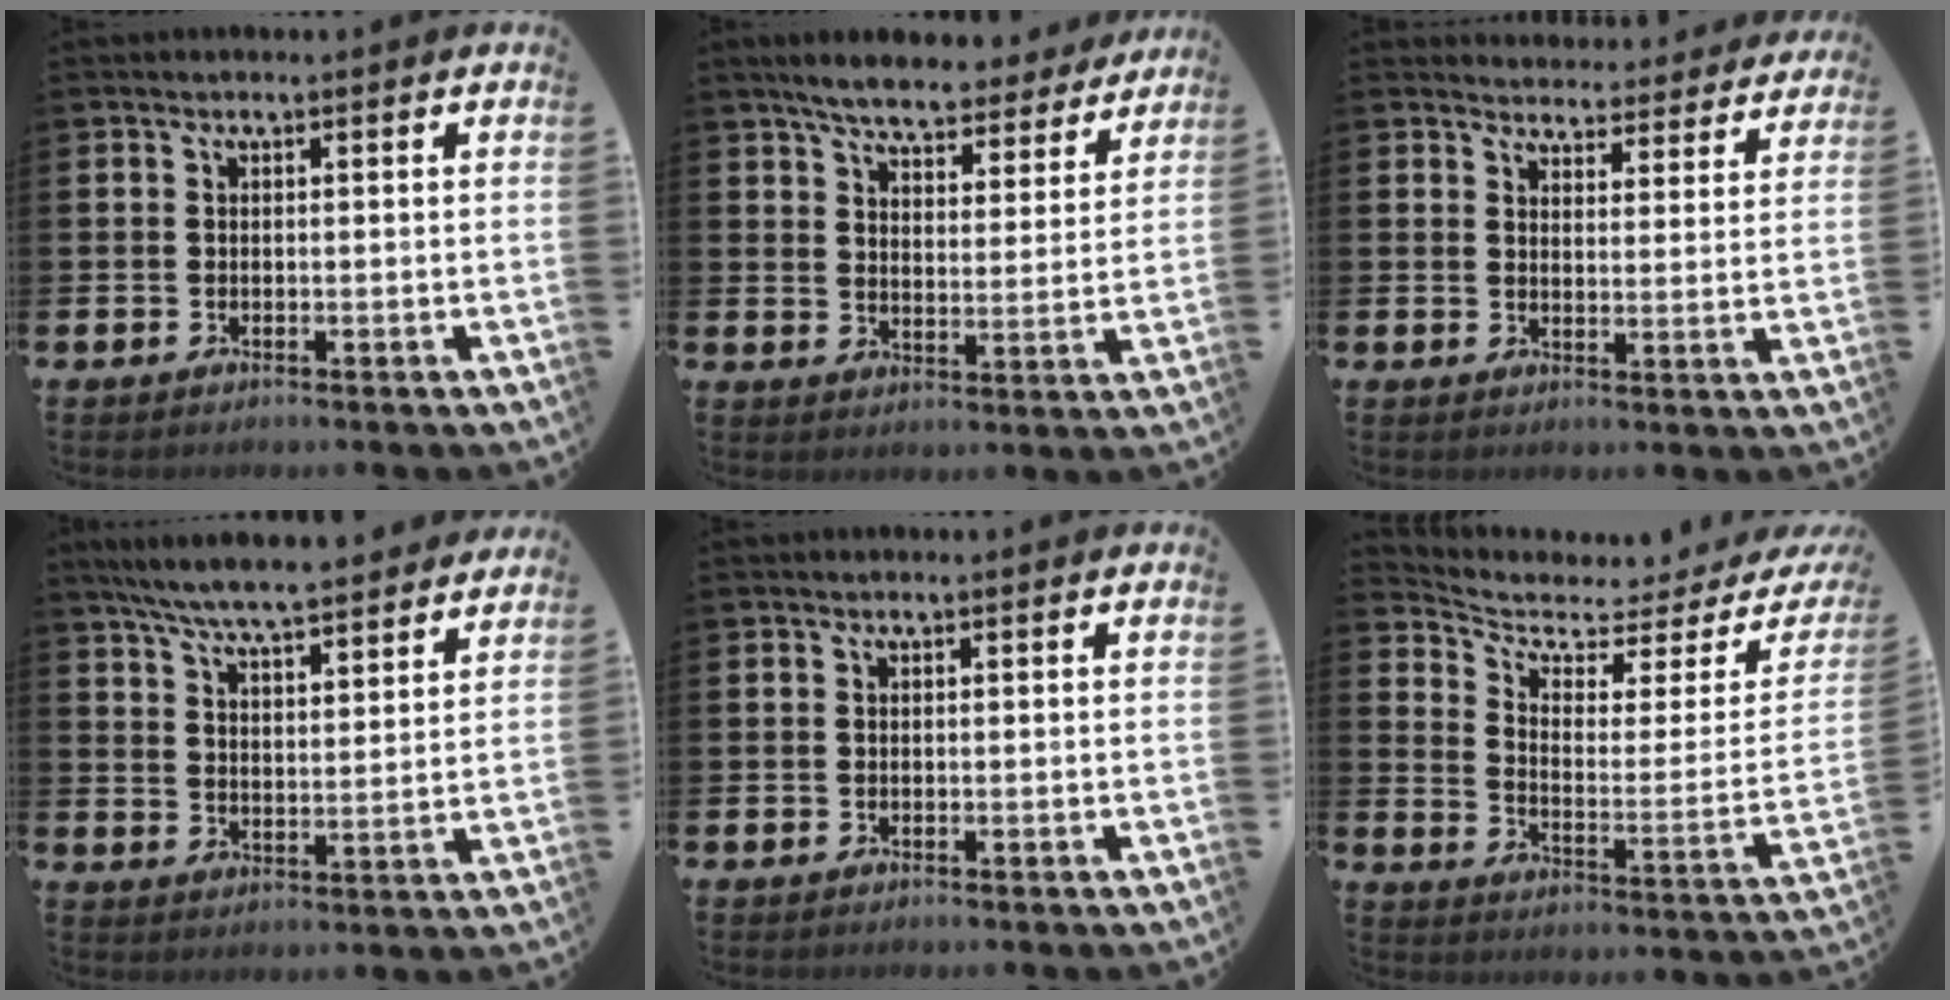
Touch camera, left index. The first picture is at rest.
{"total": 6.6, "force": [6.3, 1.2, 1.7], "torque": [-0.045, -0.038, 0.107]}
{"total": 4.3, "force": [4.2, 1.0, -0.1], "torque": [-0.002, -0.036, 0.070]}
{"total": 7.4, "force": [7.1, 0.3, 2.0], "torque": [-0.068, -0.044, 0.126]}
{"total": 0.0}
{"total": 4.5, "force": [3.8, 1.6, 1.7], "torque": [-0.051, -0.040, 0.054]}